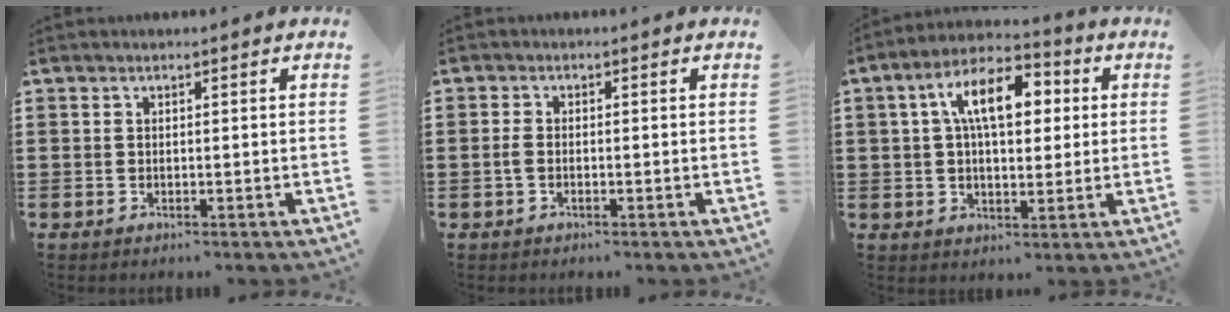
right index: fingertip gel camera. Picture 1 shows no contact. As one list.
[{"total": 1.4, "force": [-0.4, 0.6, 1.2], "torque": [-0.030, -0.002, -0.011]}, {"total": 10.4, "force": [3.2, 5.1, 8.5], "torque": [-0.160, 0.011, 0.052]}]